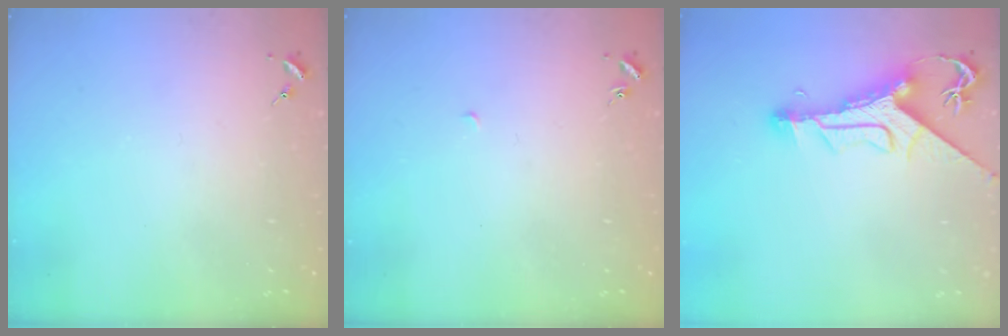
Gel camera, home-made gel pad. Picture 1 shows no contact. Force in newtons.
{"total": 2.1, "press": 2.1, "slide": 0.1}
{"total": 11.4, "press": 11.4, "slide": 1.3}